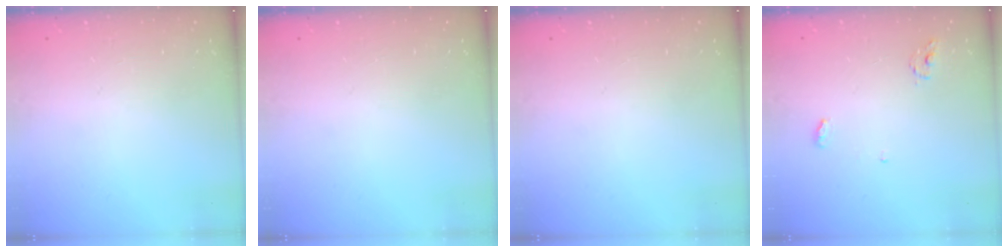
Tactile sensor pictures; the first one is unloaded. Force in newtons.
{"total": 0.0}
{"total": 0.0}
{"total": 3.6, "press": 3.5, "slide": 0.3}